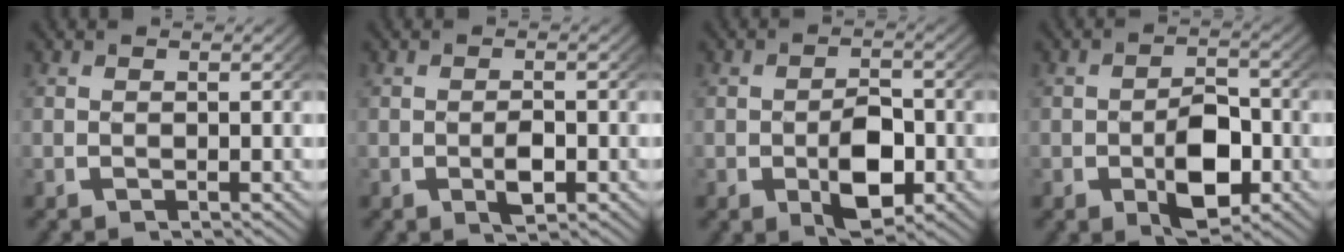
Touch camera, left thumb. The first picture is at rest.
{"total": 2.2, "force": [-0.5, 1.2, 1.7], "torque": [-0.028, -0.007, -0.005]}
{"total": 5.5, "force": [-1.1, 3.5, 4.1], "torque": [-0.078, -0.028, -0.005]}
{"total": 6.3, "force": [-1.3, 4.0, 4.6], "torque": [-0.084, -0.029, -0.007]}